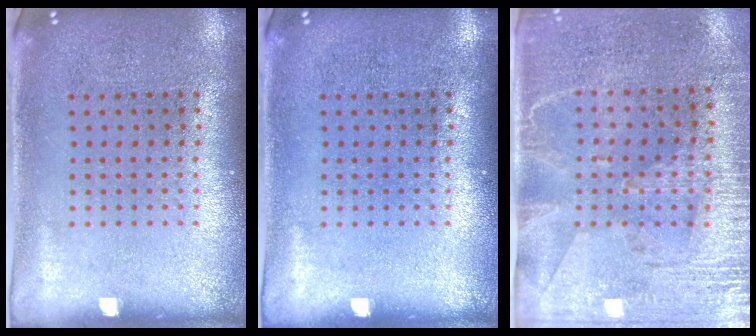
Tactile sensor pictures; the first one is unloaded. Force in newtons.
{"total": 0.0}
{"total": 2.9, "press": 2.6, "slide": 1.4}